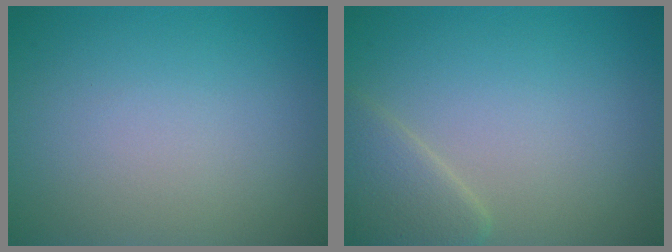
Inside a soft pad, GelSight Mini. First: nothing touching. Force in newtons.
{"total": 2.7, "press": 2.6, "slide": 0.2}